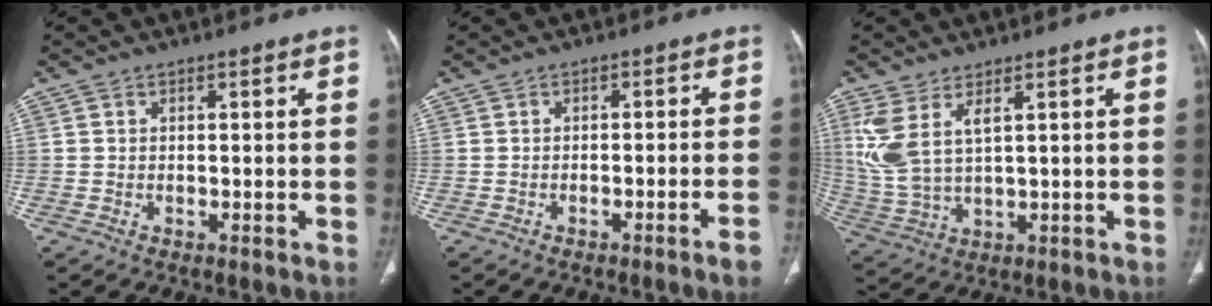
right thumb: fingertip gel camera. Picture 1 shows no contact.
{"total": 4.2, "force": [-2.4, -0.4, 3.4], "torque": [-0.055, 0.010, -0.031]}
{"total": 8.7, "force": [3.6, 3.5, 7.1], "torque": [-0.171, -0.014, 0.087]}